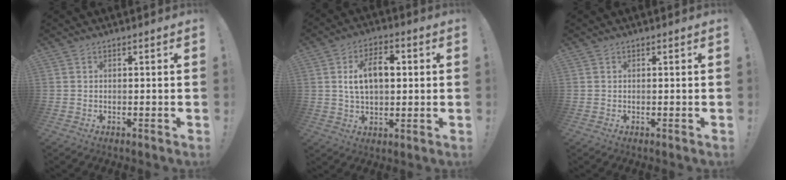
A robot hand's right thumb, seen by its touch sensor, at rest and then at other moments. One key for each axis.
{"total": 10.9, "fx": 2.0, "fy": 6.5, "fz": 8.5, "tx": -0.136, "ty": 0.012, "tz": 0.036}
{"total": 0.0}